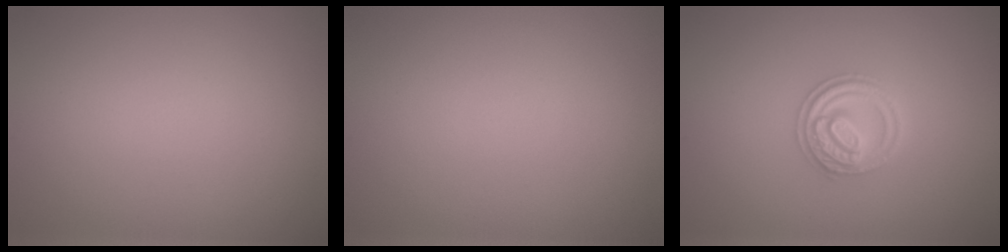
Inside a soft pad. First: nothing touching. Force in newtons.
{"total": 0.0}
{"total": 2.8, "press": 2.7, "slide": 0.5}